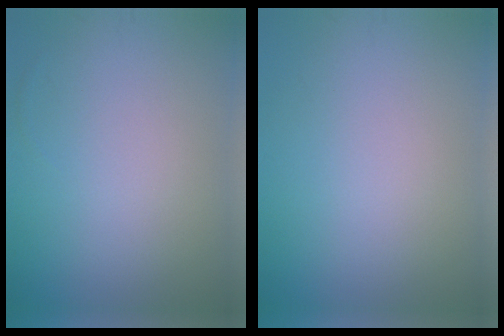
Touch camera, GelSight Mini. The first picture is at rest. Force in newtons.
{"total": 0.0}